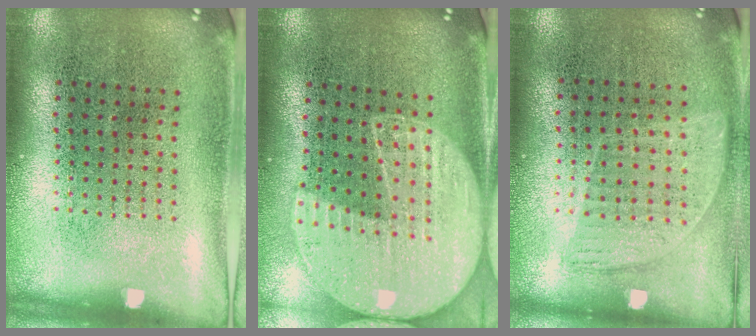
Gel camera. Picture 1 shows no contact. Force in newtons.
{"total": 2.2, "press": 1.9, "slide": 1.0}
{"total": 1.0, "press": 0.8, "slide": 0.5}